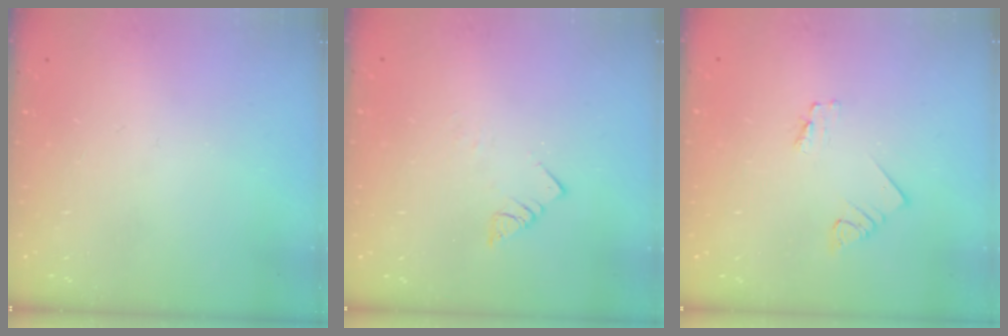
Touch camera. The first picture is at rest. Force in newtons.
{"total": 3.4, "press": 3.3, "slide": 0.4}
{"total": 1.6, "press": 1.6, "slide": 0.1}